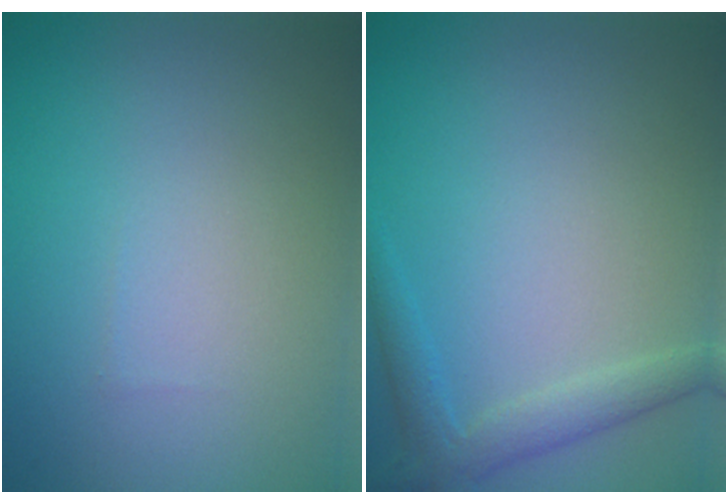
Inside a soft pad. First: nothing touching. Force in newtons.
{"total": 2.4, "press": 2.4, "slide": 0.2}